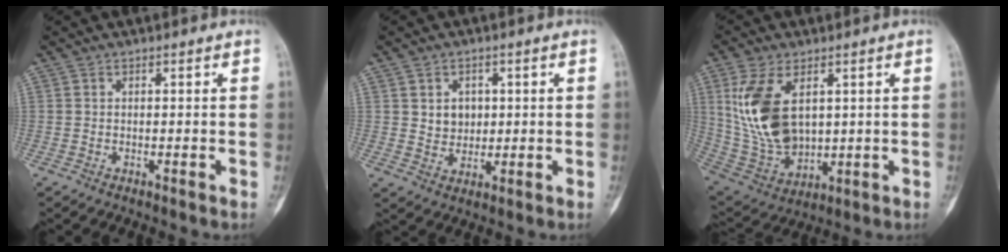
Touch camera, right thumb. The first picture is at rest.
{"total": 4.7, "force": [1.1, 4.0, 2.4], "torque": [-0.013, -0.006, 0.023]}
{"total": 15.5, "force": [3.9, 9.1, 12.0], "torque": [-0.231, -0.016, 0.096]}